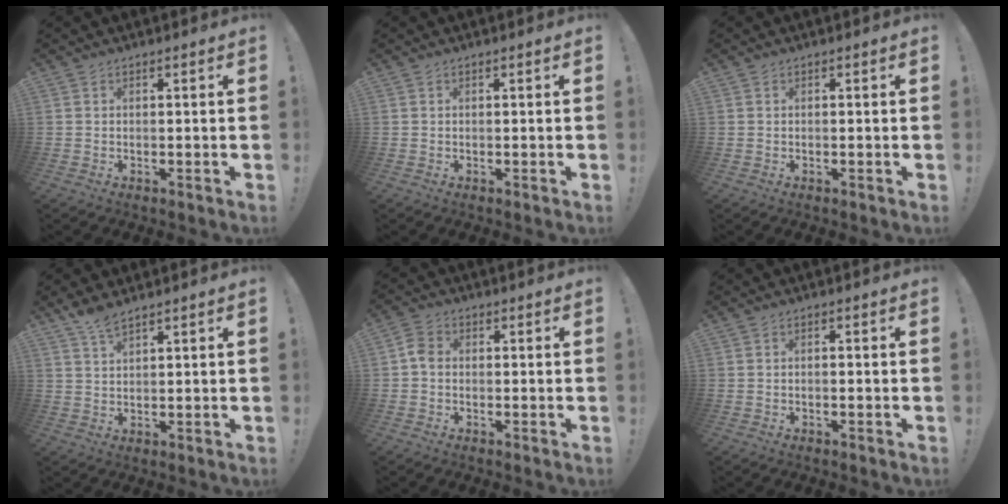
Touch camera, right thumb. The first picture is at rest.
{"total": 0.0}
{"total": 0.0}
{"total": 4.2, "force": [3.4, 1.0, 2.2], "torque": [-0.040, -0.020, 0.060]}
{"total": 4.6, "force": [-0.5, 3.4, 3.0], "torque": [-0.058, 0.015, -0.006]}
{"total": 1.1, "force": [-0.9, 0.1, 0.7], "torque": [-0.015, 0.003, -0.015]}